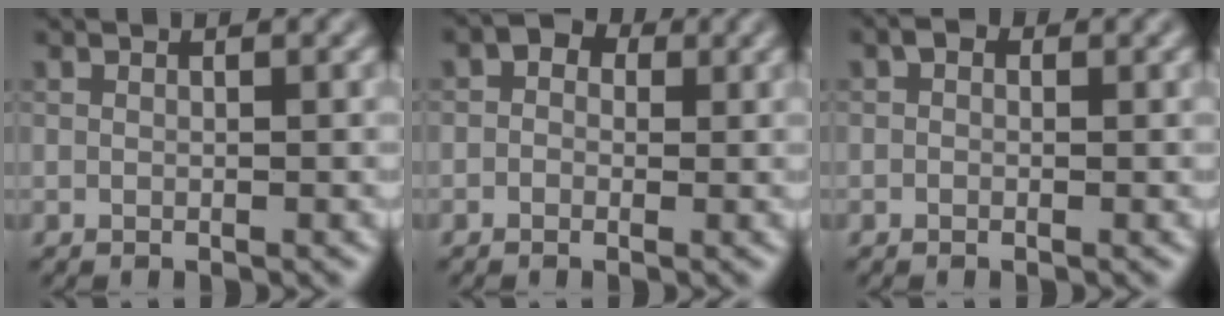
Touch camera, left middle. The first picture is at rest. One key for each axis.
{"total": 2.9, "fx": 0.7, "fy": 2.3, "fz": 1.5, "tx": -0.009, "ty": 0.005, "tz": -0.024}
{"total": 0.9, "fx": 0.2, "fy": 0.7, "fz": 0.5, "tx": -0.011, "ty": -0.001, "tz": -0.006}